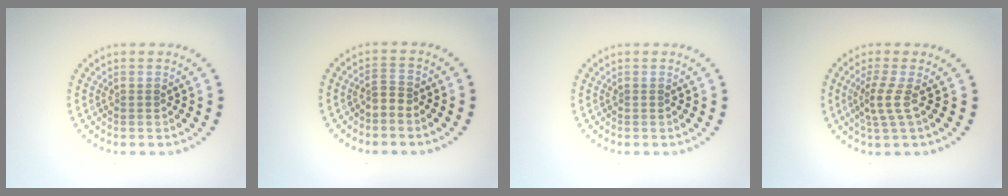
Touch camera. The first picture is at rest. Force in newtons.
{"total": 1.2, "press": 0.7, "slide": 1.0}
{"total": 0.0}
{"total": 2.3, "press": 1.6, "slide": 1.7}